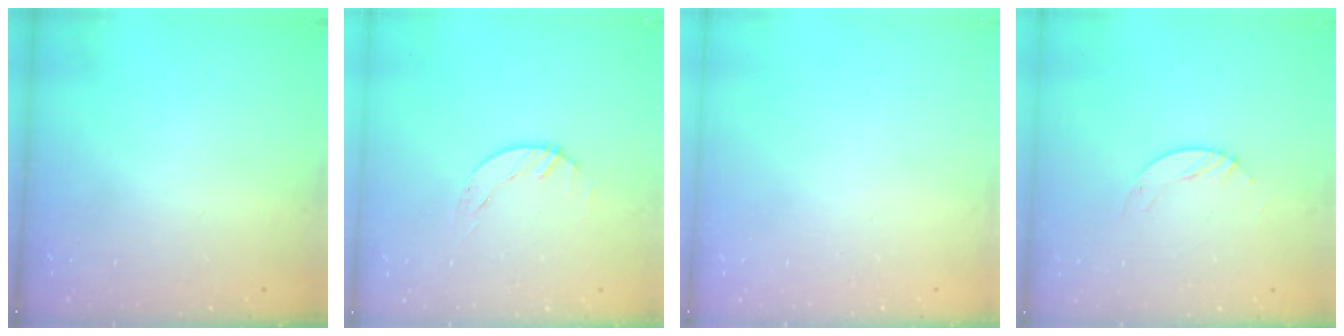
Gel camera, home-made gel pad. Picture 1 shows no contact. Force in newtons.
{"total": 1.5, "press": 1.4, "slide": 0.1}
{"total": 0.0}
{"total": 4.2, "press": 4.1, "slide": 0.4}